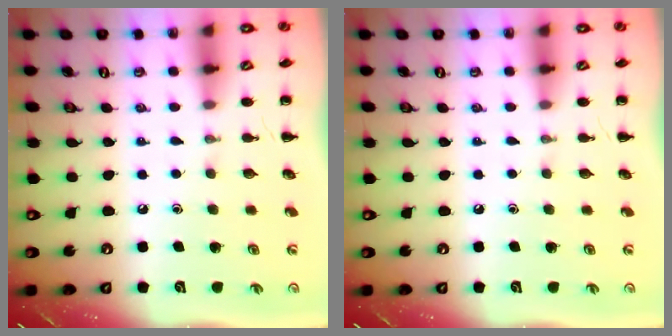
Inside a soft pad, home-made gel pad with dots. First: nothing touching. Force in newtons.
{"total": 0.0}